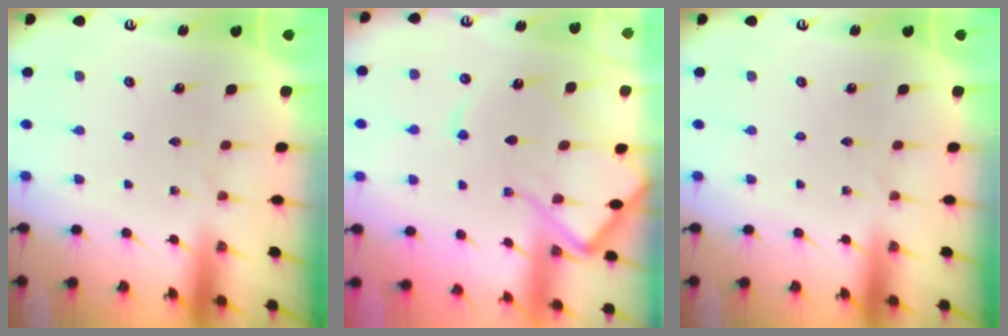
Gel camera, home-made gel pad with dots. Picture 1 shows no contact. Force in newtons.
{"total": 12.6, "press": 12.5, "slide": 1.3}
{"total": 0.0}